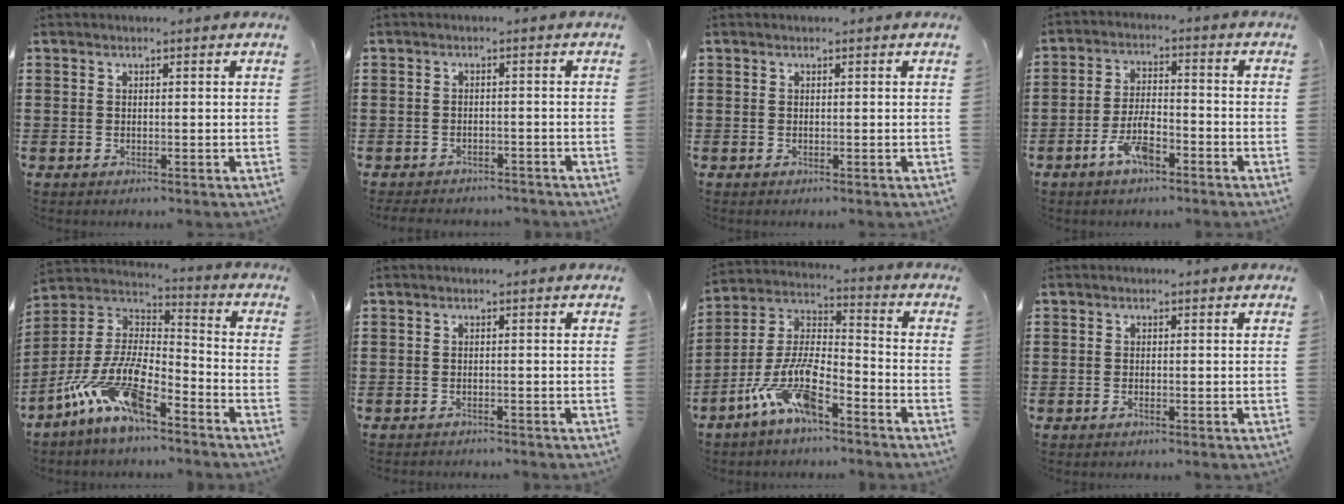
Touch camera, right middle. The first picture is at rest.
{"total": 2.8, "force": [-2.7, 0.6, -0.2], "torque": [-0.004, 0.000, -0.060]}
{"total": 0.0}
{"total": 6.4, "force": [-3.8, 2.2, 4.7], "torque": [-0.107, 0.004, -0.077]}
{"total": 12.7, "force": [-9.1, 3.5, 8.1], "torque": [-0.191, 0.007, -0.186]}
{"total": 1.0, "force": [-1.0, 0.1, -0.1], "torque": [-0.002, 0.003, -0.022]}
{"total": 11.1, "force": [-7.2, 3.3, 7.7], "torque": [-0.174, 0.002, -0.143]}
{"total": 0.6, "force": [-0.5, 0.2, 0.2], "torque": [-0.006, -0.002, -0.011]}